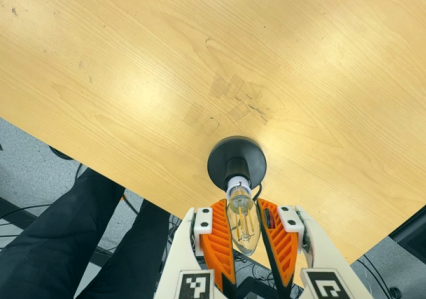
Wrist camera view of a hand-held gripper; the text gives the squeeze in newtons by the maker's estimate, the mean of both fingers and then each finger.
{"total": 11.1, "left": 11.1, "right": 11.2}